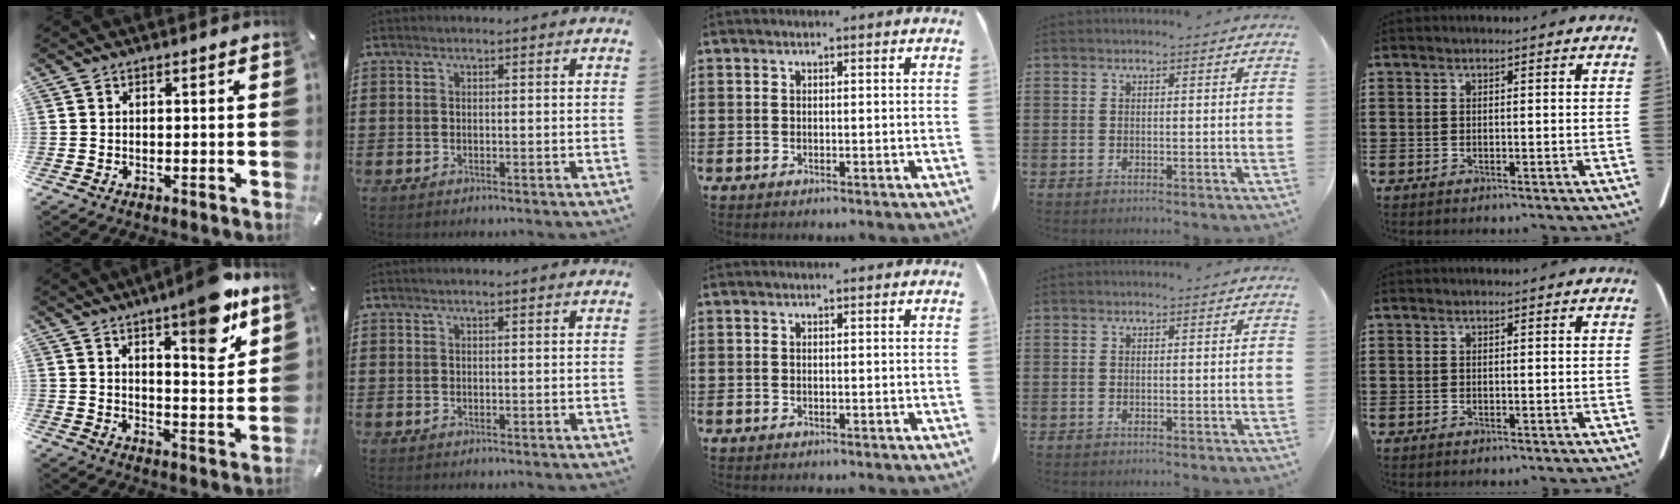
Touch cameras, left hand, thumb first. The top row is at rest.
{"thumb": {"total": 12.1, "force": [8.5, 3.1, 8.0], "torque": [-0.096, -0.063, 0.137]}, "index": {"total": 0.5, "force": [0.3, 0.0, 0.4], "torque": [-0.008, -0.001, 0.006]}}